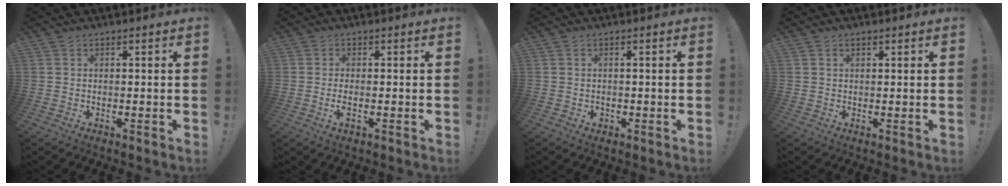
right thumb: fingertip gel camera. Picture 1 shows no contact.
{"total": 2.5, "force": [-0.8, 0.8, 2.2], "torque": [-0.050, 0.000, -0.014]}
{"total": 0.9, "force": [-0.4, 0.8, 0.1], "torque": [-0.009, 0.002, -0.006]}
{"total": 0.8, "force": [0.5, 0.4, 0.4], "torque": [-0.003, -0.001, 0.008]}